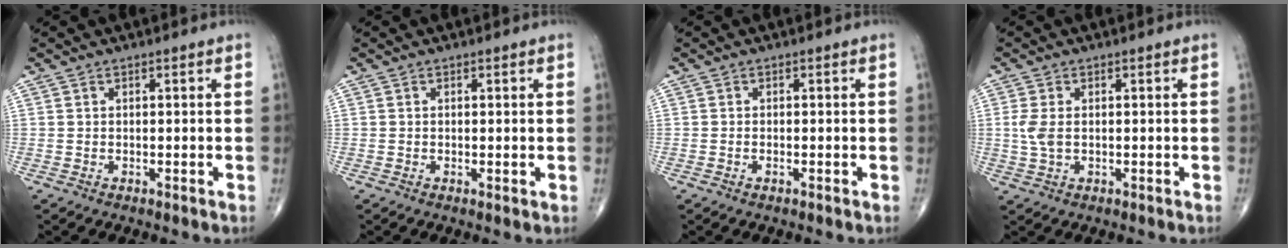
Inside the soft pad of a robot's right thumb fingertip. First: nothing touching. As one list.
[{"total": 0.5, "force": [0.0, 0.1, 0.5], "torque": [-0.011, -0.004, -0.001]}, {"total": 0.7, "force": [-0.3, 0.2, 0.5], "torque": [-0.012, 0.000, -0.007]}, {"total": 3.8, "force": [0.1, 2.2, 3.0], "torque": [-0.076, 0.002, 0.004]}]